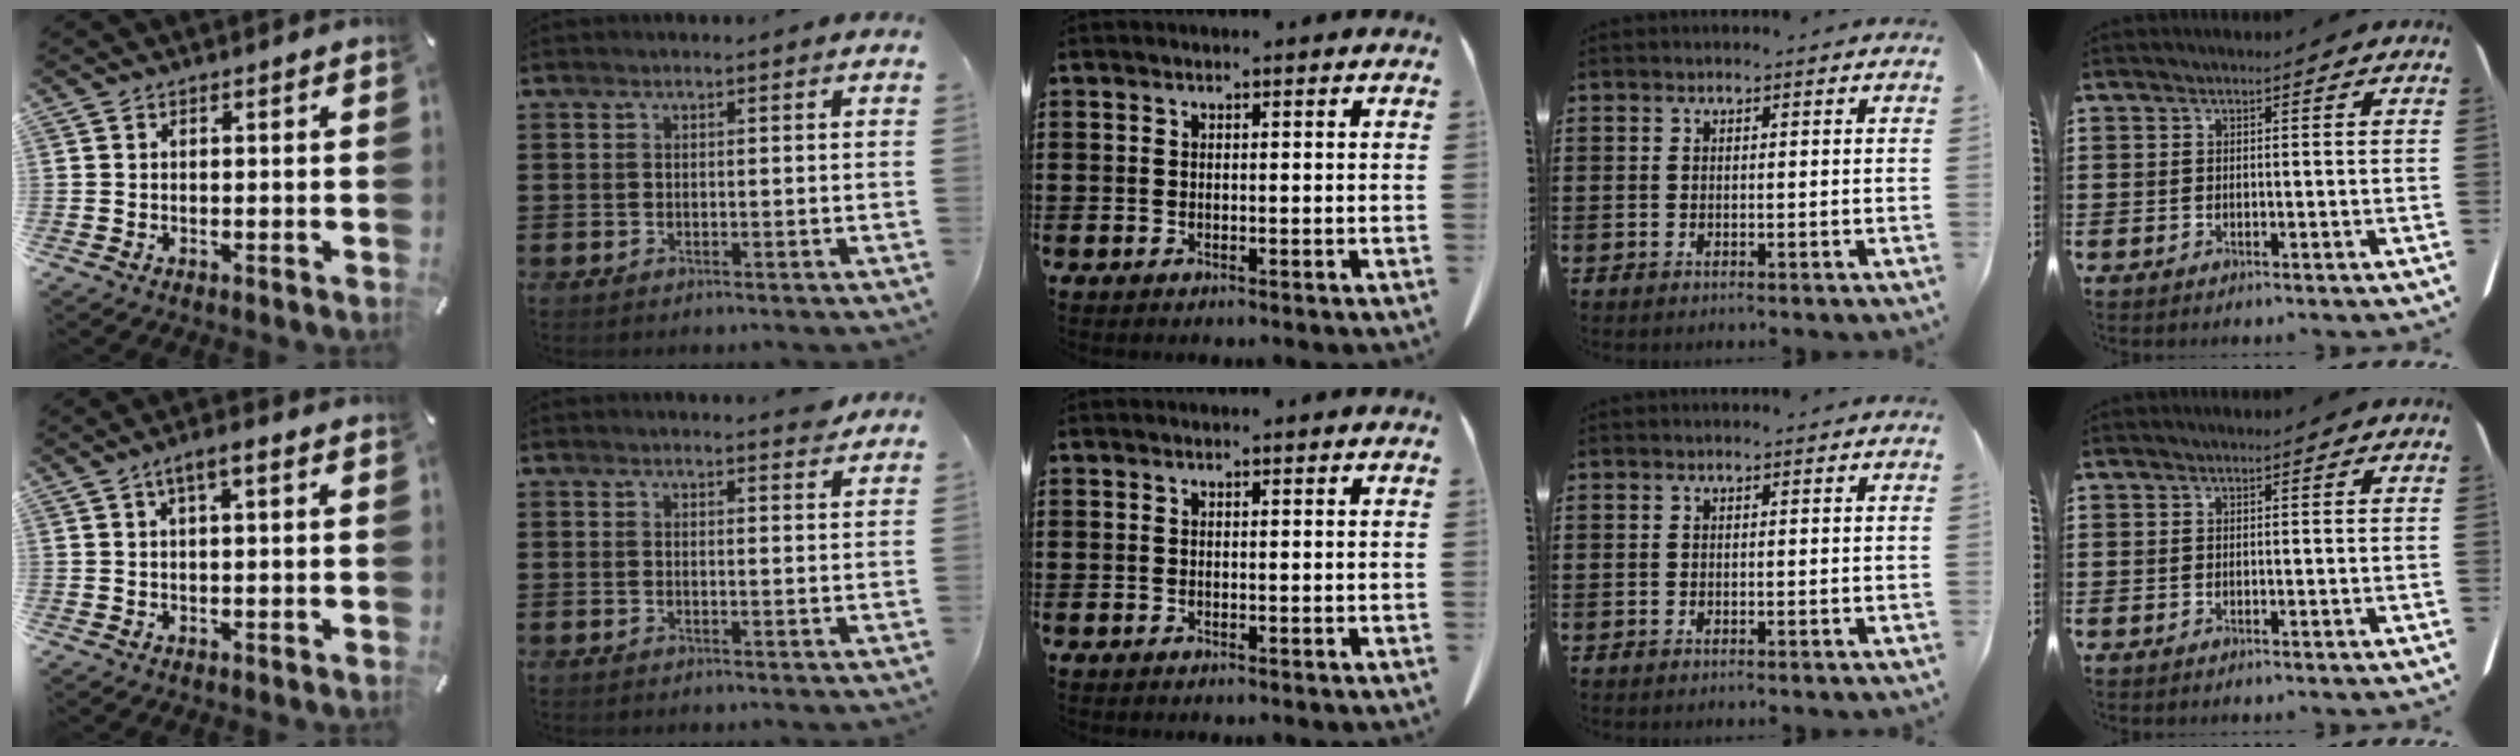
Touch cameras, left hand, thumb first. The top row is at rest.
{"thumb": {"total": 3.4, "force": [1.0, 0.8, 3.1], "torque": [-0.061, 0.005, 0.015]}, "index": {"total": 2.1, "force": [2.0, 0.2, 0.5], "torque": [-0.006, -0.003, 0.037]}}